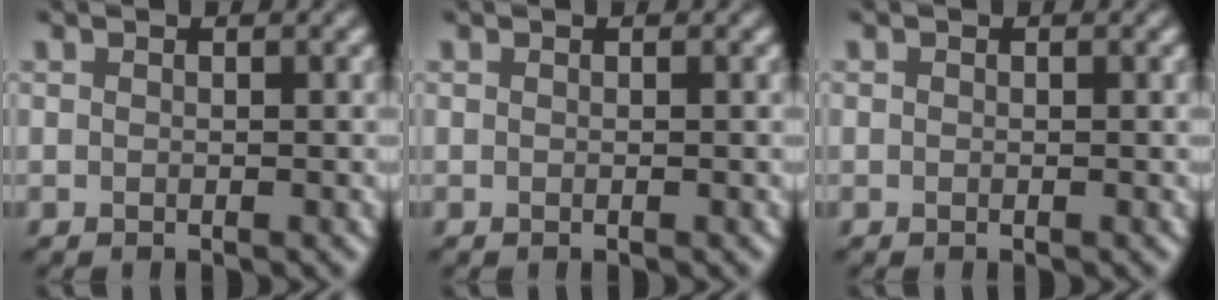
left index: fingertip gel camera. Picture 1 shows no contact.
{"total": 0.0}
{"total": 0.0}